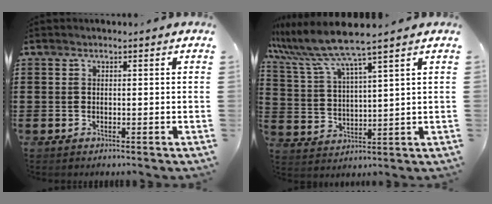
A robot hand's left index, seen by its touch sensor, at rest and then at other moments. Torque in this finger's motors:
{"motor_torque": [0.86, -0.88, 0.89, 0.21]}